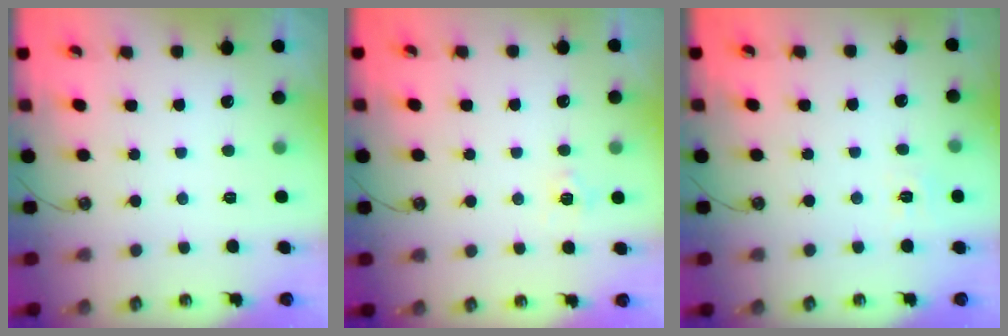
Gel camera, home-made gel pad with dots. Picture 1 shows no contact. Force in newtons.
{"total": 6.1, "press": 6.1, "slide": 0.6}
{"total": 5.5, "press": 5.5, "slide": 0.5}